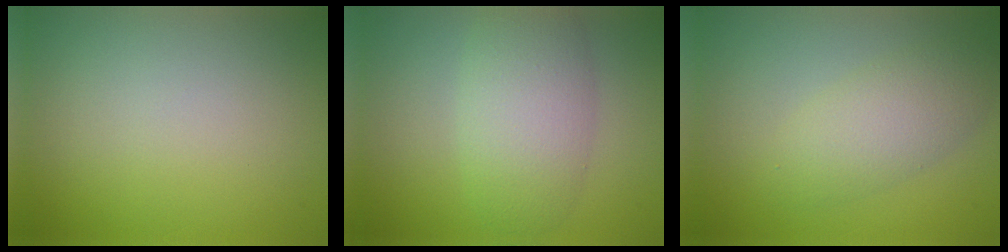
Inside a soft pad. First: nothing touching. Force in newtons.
{"total": 5.1, "press": 5.0, "slide": 0.3}
{"total": 3.9, "press": 3.8, "slide": 0.2}